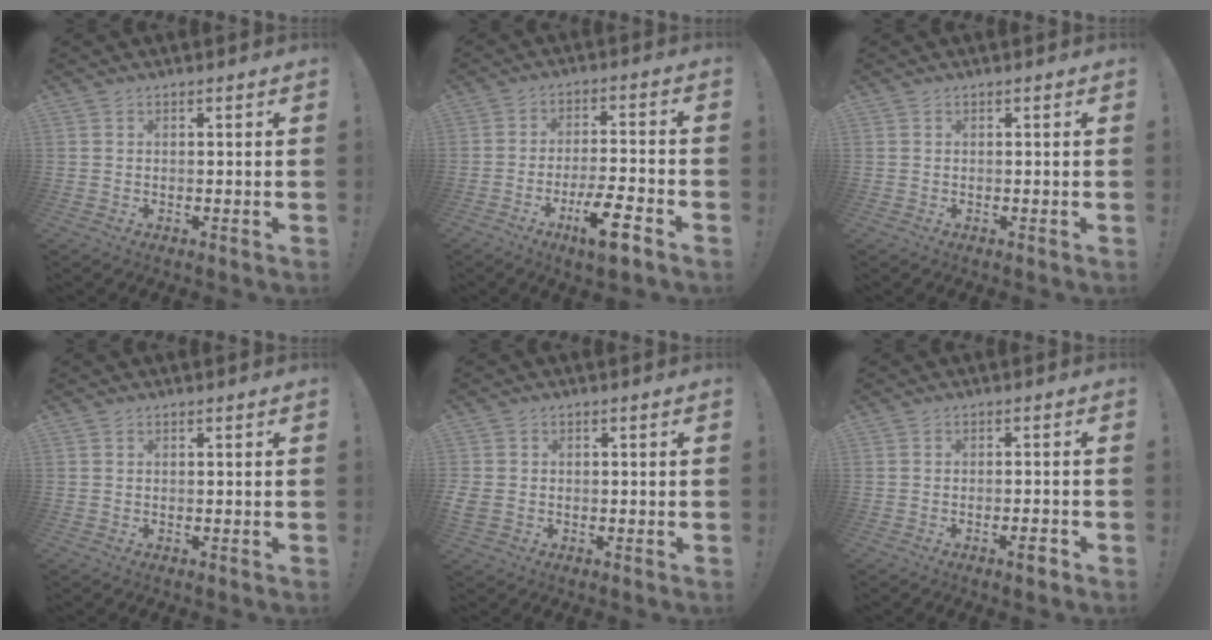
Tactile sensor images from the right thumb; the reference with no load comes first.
{"total": 11.0, "force": [-6.2, 2.2, 8.8], "torque": [-0.134, 0.026, -0.104]}
{"total": 0.0}
{"total": 0.0}
{"total": 3.2, "force": [-0.6, 2.7, 1.5], "torque": [-0.036, 0.001, -0.010]}
{"total": 3.0, "force": [-1.8, 0.3, 2.4], "torque": [-0.033, 0.003, -0.029]}